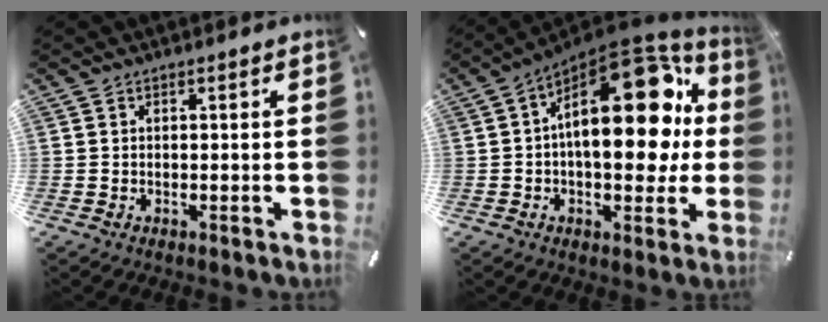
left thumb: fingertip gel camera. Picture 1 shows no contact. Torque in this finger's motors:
{"motor_torque": [1.74, 3.26, 1.68, -1.09, 0.63]}